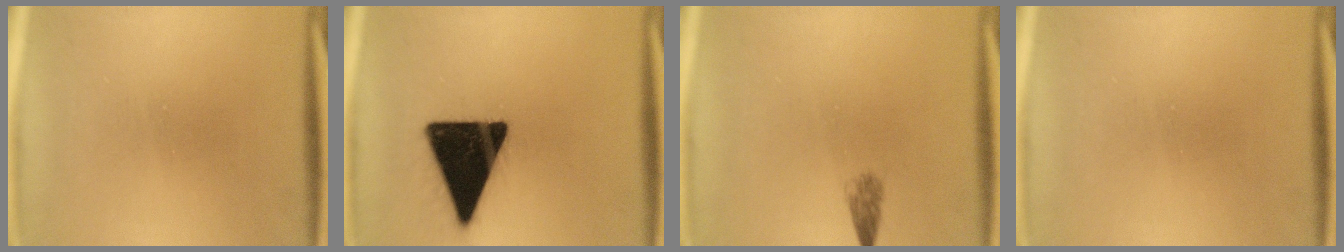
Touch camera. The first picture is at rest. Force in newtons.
{"total": 19.5}
{"total": 1.8}
{"total": 0.0}